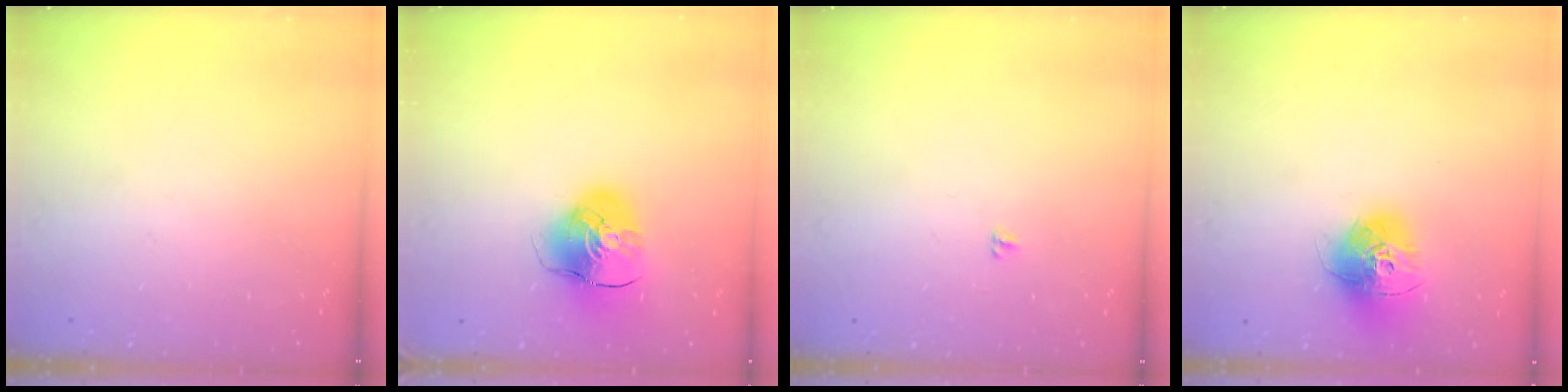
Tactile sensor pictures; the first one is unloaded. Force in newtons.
{"total": 9.1, "press": 9.0, "slide": 1.2}
{"total": 3.1, "press": 3.0, "slide": 0.4}
{"total": 14.1, "press": 14.1, "slide": 1.3}